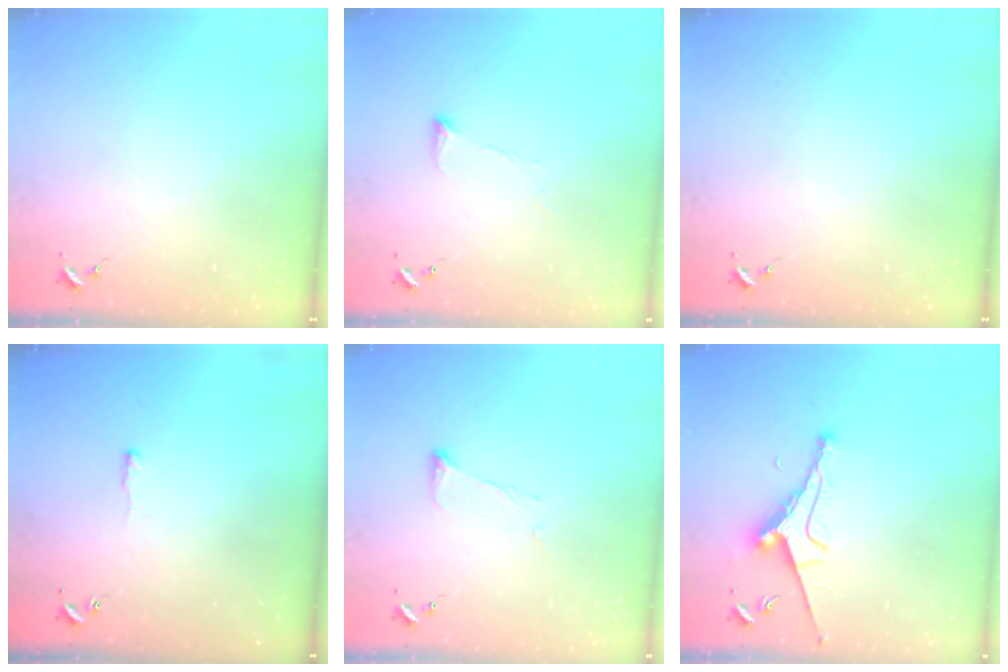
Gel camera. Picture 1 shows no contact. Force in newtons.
{"total": 5.8, "press": 5.7, "slide": 1.0}
{"total": 0.0}
{"total": 2.1, "press": 2.1, "slide": 0.4}
{"total": 6.7, "press": 6.6, "slide": 0.8}
{"total": 9.1, "press": 9.0, "slide": 1.2}